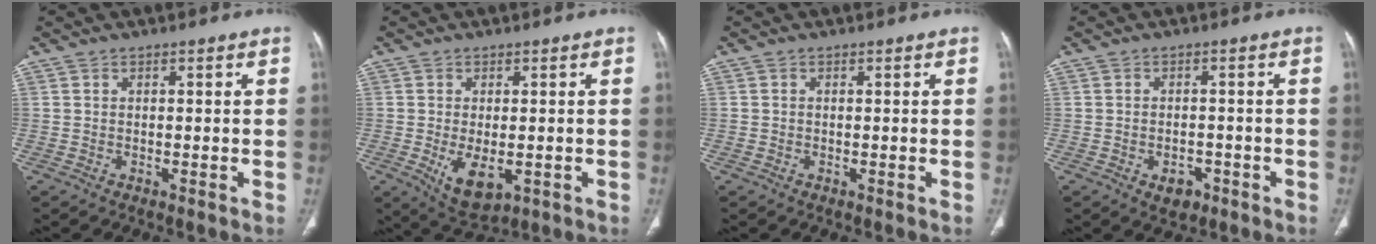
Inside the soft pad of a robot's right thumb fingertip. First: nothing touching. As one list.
[{"total": 7.4, "force": [-1.8, 4.0, 6.0], "torque": [-0.097, -0.013, -0.014]}, {"total": 0.0}, {"total": 3.8, "force": [-1.9, 2.5, 2.1], "torque": [-0.019, 0.010, -0.021]}]